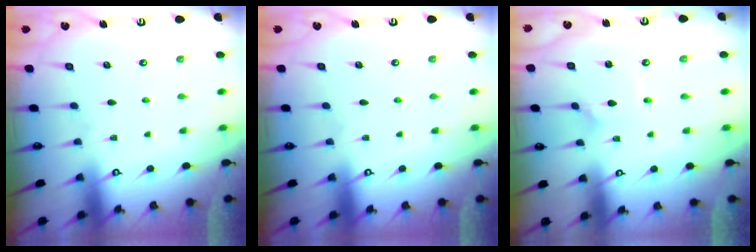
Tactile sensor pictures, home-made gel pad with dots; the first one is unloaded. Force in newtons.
{"total": 0.0}
{"total": 0.7, "press": 0.7, "slide": 0.1}